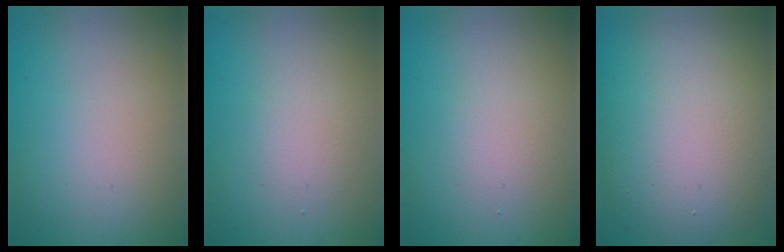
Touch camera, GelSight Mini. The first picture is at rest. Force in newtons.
{"total": 1.8, "press": 1.8, "slide": 0.0}
{"total": 1.8, "press": 1.8, "slide": 0.0}
{"total": 11.4, "press": 11.4, "slide": 0.8}